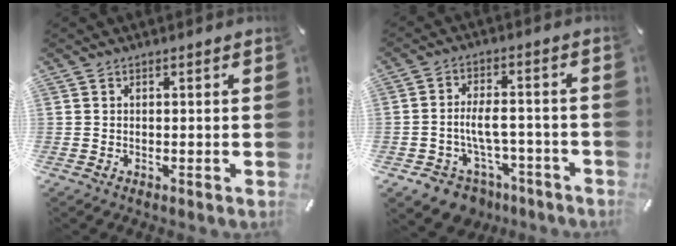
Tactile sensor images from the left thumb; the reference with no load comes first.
{"total": 9.1, "force": [-3.1, 6.9, 5.1], "torque": [-0.105, 0.021, -0.047]}